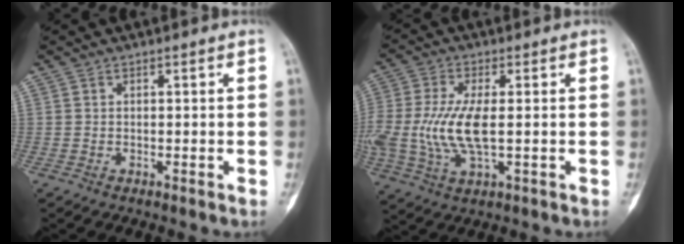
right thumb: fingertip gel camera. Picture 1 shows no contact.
{"total": 12.1, "force": [-0.5, 4.9, 11.0], "torque": [-0.261, -0.006, -0.006]}